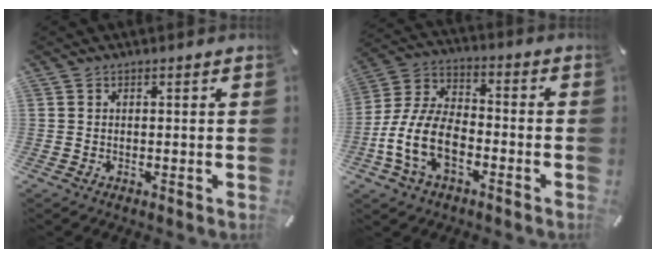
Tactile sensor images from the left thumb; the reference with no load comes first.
{"total": 13.3, "force": [-5.7, 7.7, 9.2], "torque": [-0.205, 0.016, -0.109]}